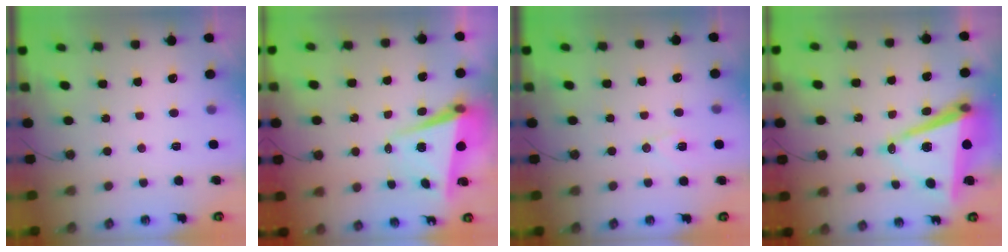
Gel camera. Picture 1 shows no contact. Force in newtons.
{"total": 5.5, "press": 5.5, "slide": 0.7}
{"total": 6.8, "press": 6.6, "slide": 1.8}
{"total": 11.8, "press": 11.2, "slide": 3.8}